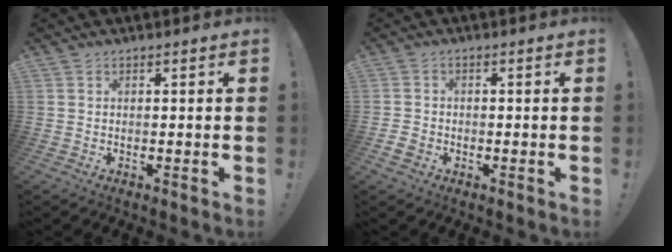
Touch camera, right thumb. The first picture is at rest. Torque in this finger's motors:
{"motor_torque": [-0.08, 0.09, 0.14, -0.01, 0.13]}